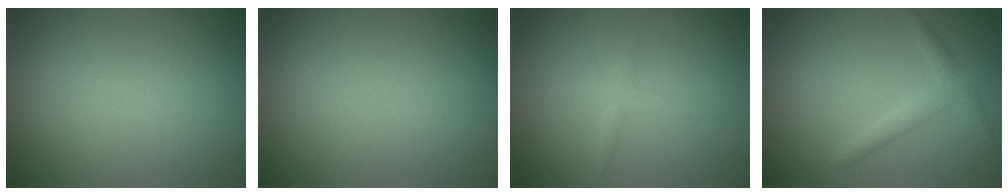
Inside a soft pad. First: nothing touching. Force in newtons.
{"total": 0.0}
{"total": 1.3, "press": 1.3, "slide": 0.0}
{"total": 2.2, "press": 2.2, "slide": 0.1}